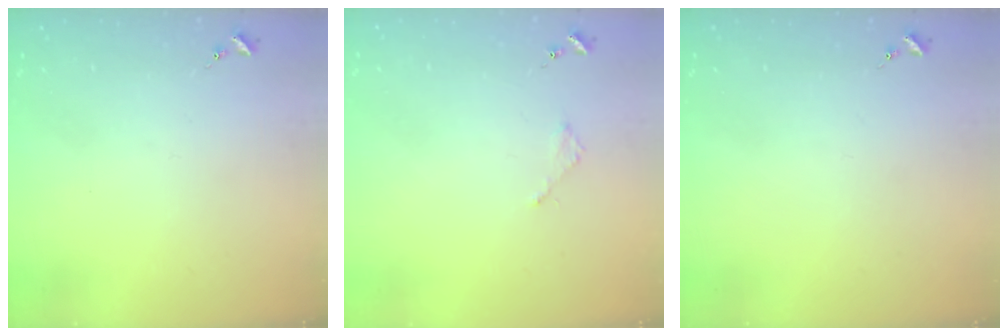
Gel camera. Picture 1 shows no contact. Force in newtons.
{"total": 2.0, "press": 2.0, "slide": 0.3}
{"total": 0.0}